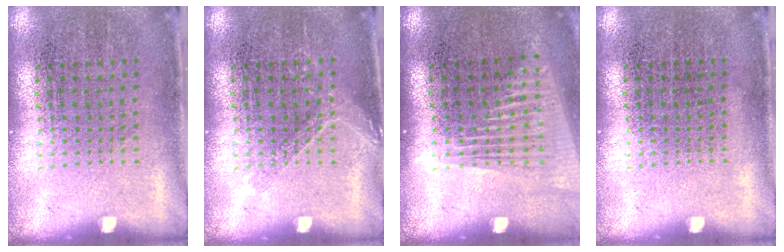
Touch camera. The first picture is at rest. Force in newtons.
{"total": 1.1, "press": 1.1, "slide": 0.3}
{"total": 1.6, "press": 1.4, "slide": 0.7}
{"total": 0.0}